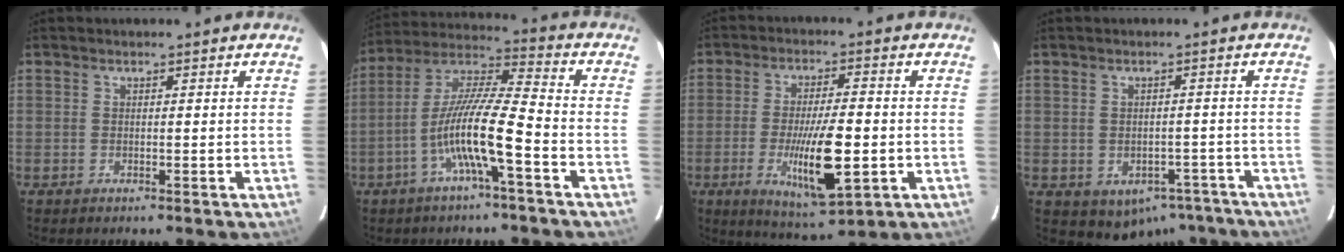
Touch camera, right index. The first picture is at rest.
{"total": 12.5, "force": [-4.5, 0.4, 11.6], "torque": [-0.228, 0.012, -0.089]}
{"total": 12.1, "force": [-2.9, 2.1, 11.6], "torque": [-0.201, -0.018, -0.042]}
{"total": 9.9, "force": [-6.0, 7.1, 3.5], "torque": [-0.044, 0.014, -0.069]}